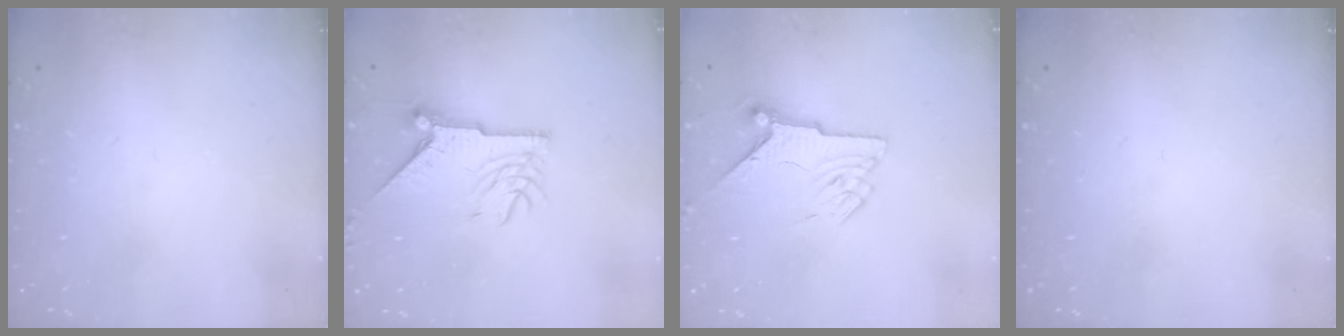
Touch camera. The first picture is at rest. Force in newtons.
{"total": 9.2, "press": 9.2, "slide": 0.3}
{"total": 6.7, "press": 6.7, "slide": 1.0}
{"total": 0.0}